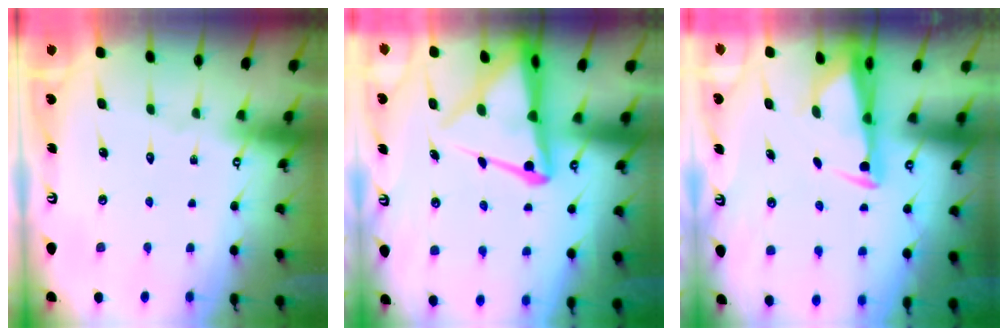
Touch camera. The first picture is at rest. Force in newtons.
{"total": 10.3, "press": 10.2, "slide": 0.9}
{"total": 2.8, "press": 2.7, "slide": 1.0}